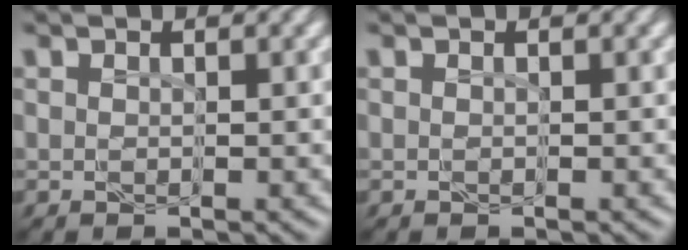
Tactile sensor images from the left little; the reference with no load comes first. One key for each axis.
{"total": 0.0}